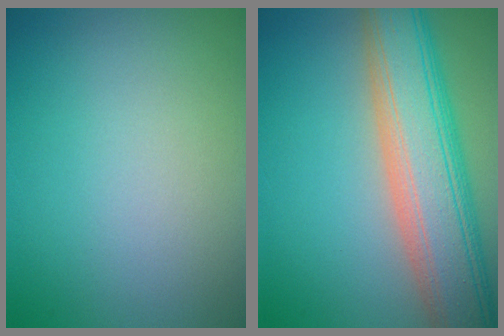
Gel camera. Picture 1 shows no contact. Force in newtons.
{"total": 9.9, "press": 9.9, "slide": 0.7}